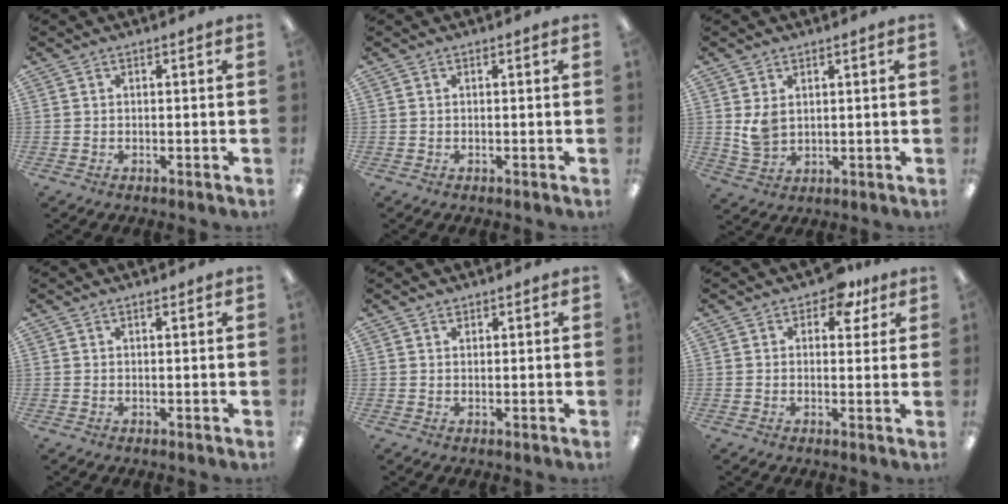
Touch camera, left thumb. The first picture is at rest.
{"total": 0.0}
{"total": 4.9, "force": [1.8, 3.4, 3.0], "torque": [-0.054, -0.001, 0.037]}
{"total": 0.6, "force": [0.5, 0.1, 0.2], "torque": [-0.005, 0.000, 0.010]}
{"total": 1.1, "force": [1.0, 0.5, 0.1], "torque": [0.006, -0.003, 0.018]}
{"total": 6.8, "force": [4.3, 3.8, 3.7], "torque": [-0.041, -0.014, 0.074]}